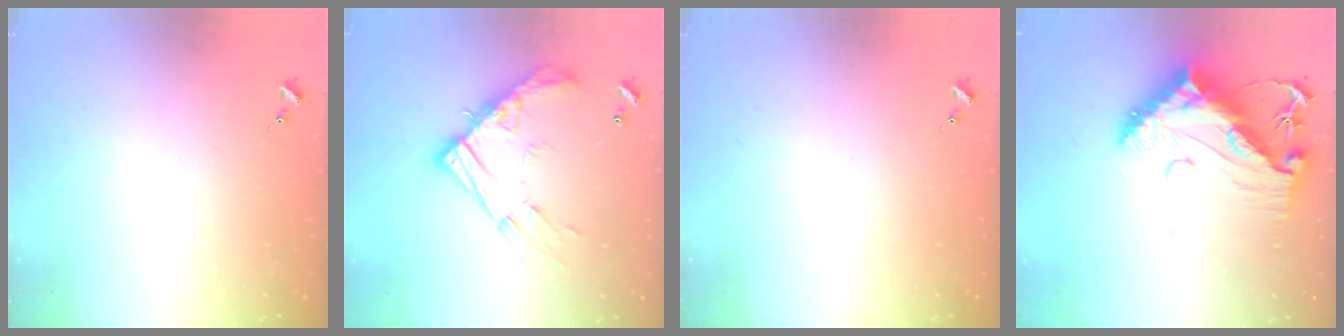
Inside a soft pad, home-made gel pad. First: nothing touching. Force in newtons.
{"total": 18.0, "press": 17.9, "slide": 1.6}
{"total": 0.0}
{"total": 16.5, "press": 16.4, "slide": 1.3}